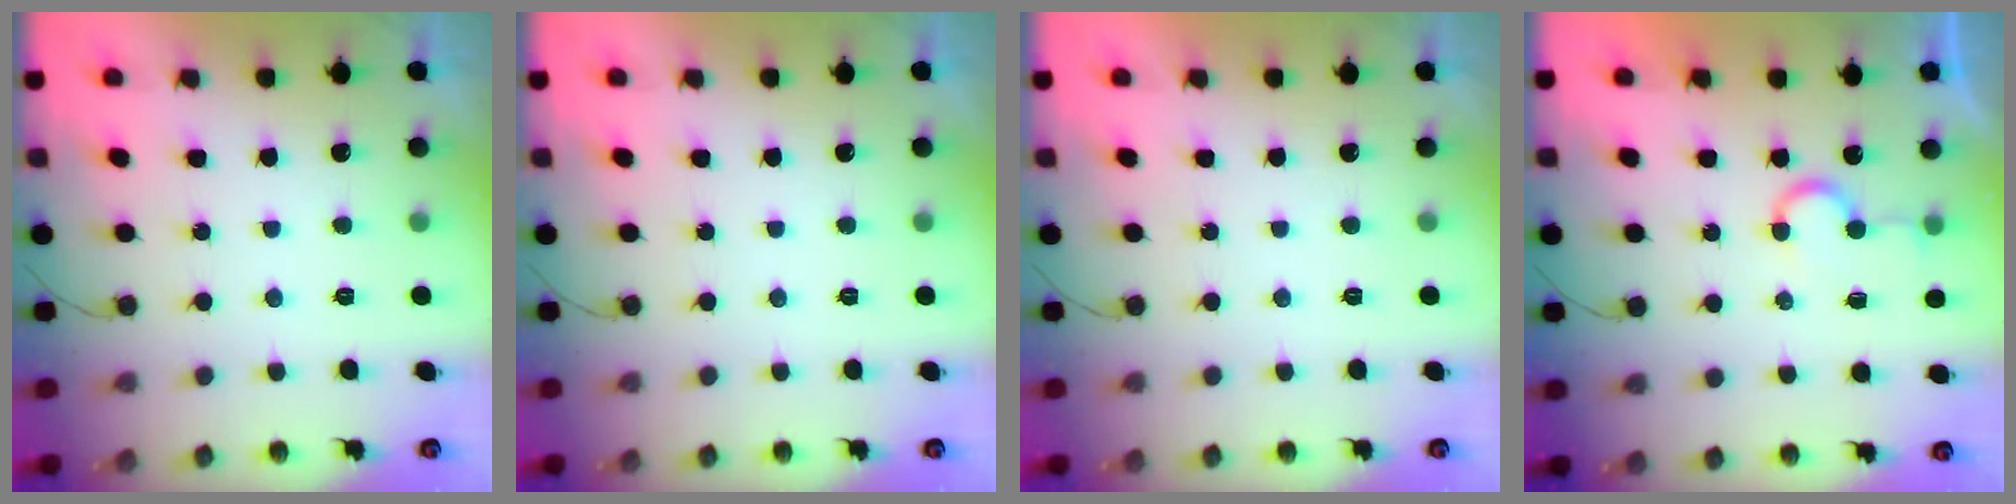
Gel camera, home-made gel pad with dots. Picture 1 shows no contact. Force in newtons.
{"total": 0.0}
{"total": 1.8, "press": 1.8, "slide": 0.1}
{"total": 5.5, "press": 5.3, "slide": 1.5}